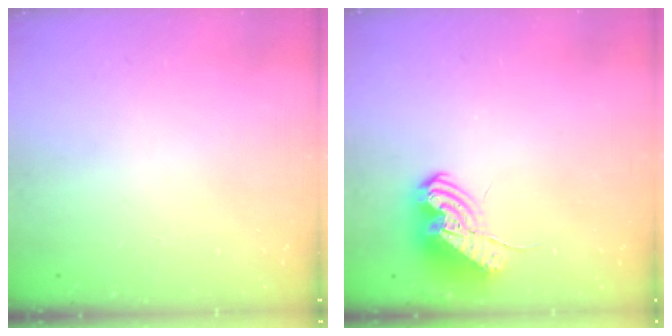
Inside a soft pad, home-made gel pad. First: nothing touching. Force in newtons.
{"total": 8.9, "press": 8.8, "slide": 1.3}